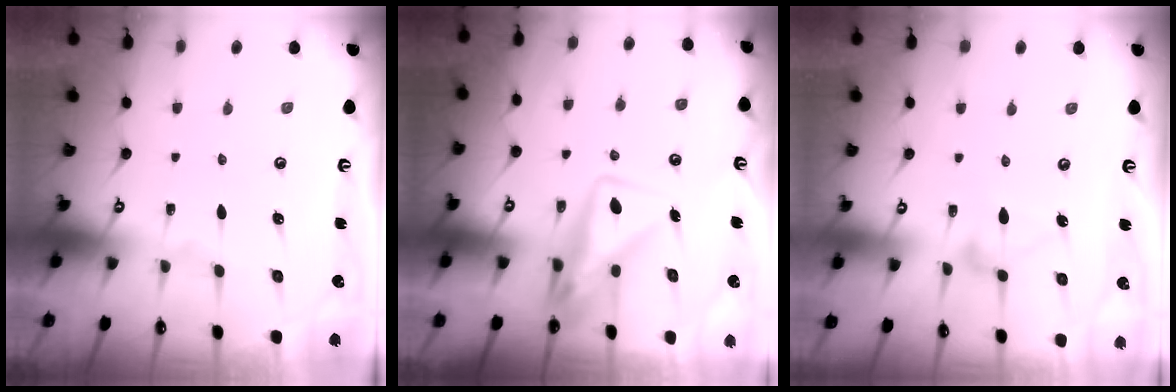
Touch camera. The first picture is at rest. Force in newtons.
{"total": 10.6, "press": 10.5, "slide": 0.8}
{"total": 9.8, "press": 9.8, "slide": 0.2}